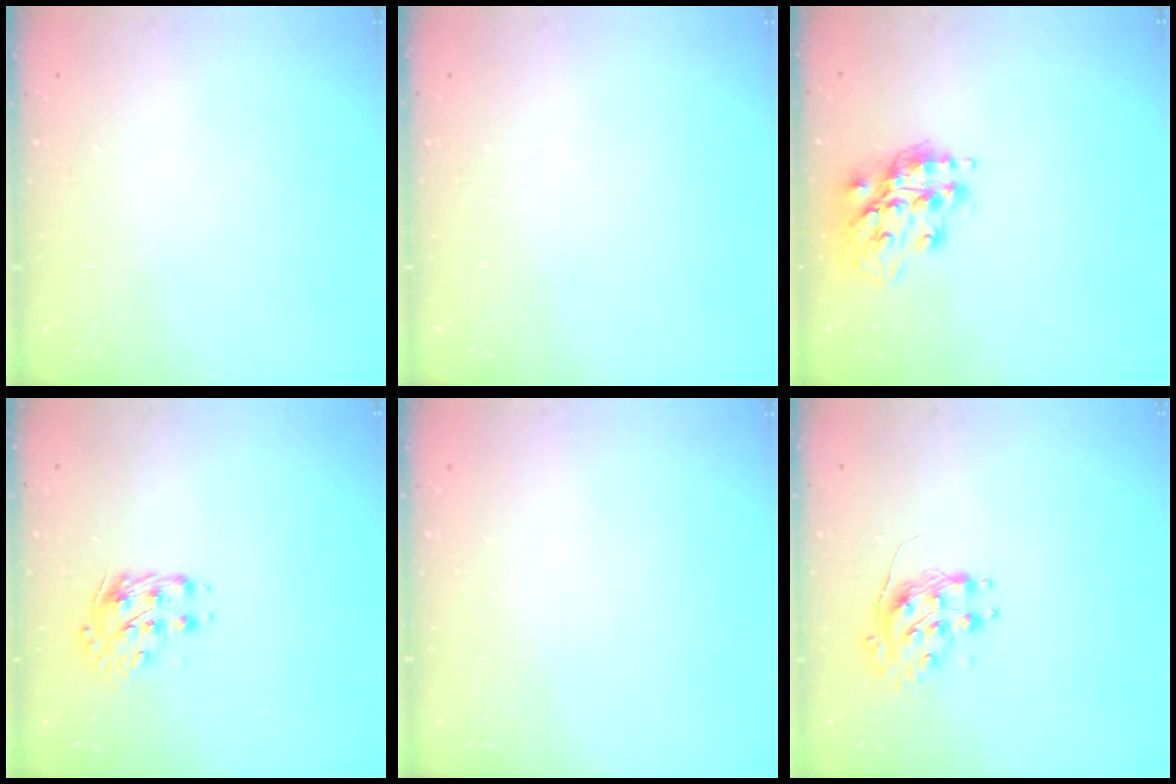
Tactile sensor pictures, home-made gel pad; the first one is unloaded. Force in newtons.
{"total": 0.0}
{"total": 17.5, "press": 17.4, "slide": 1.4}
{"total": 9.4, "press": 9.4, "slide": 0.9}
{"total": 0.0}
{"total": 8.6, "press": 8.6, "slide": 0.3}